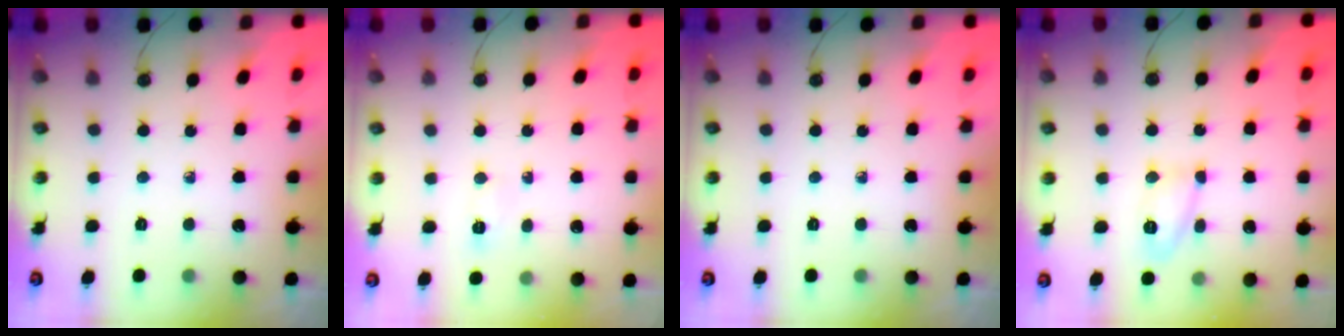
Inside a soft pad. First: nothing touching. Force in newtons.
{"total": 3.1, "press": 2.8, "slide": 1.3}
{"total": 0.0}
{"total": 7.9, "press": 7.9, "slide": 0.5}